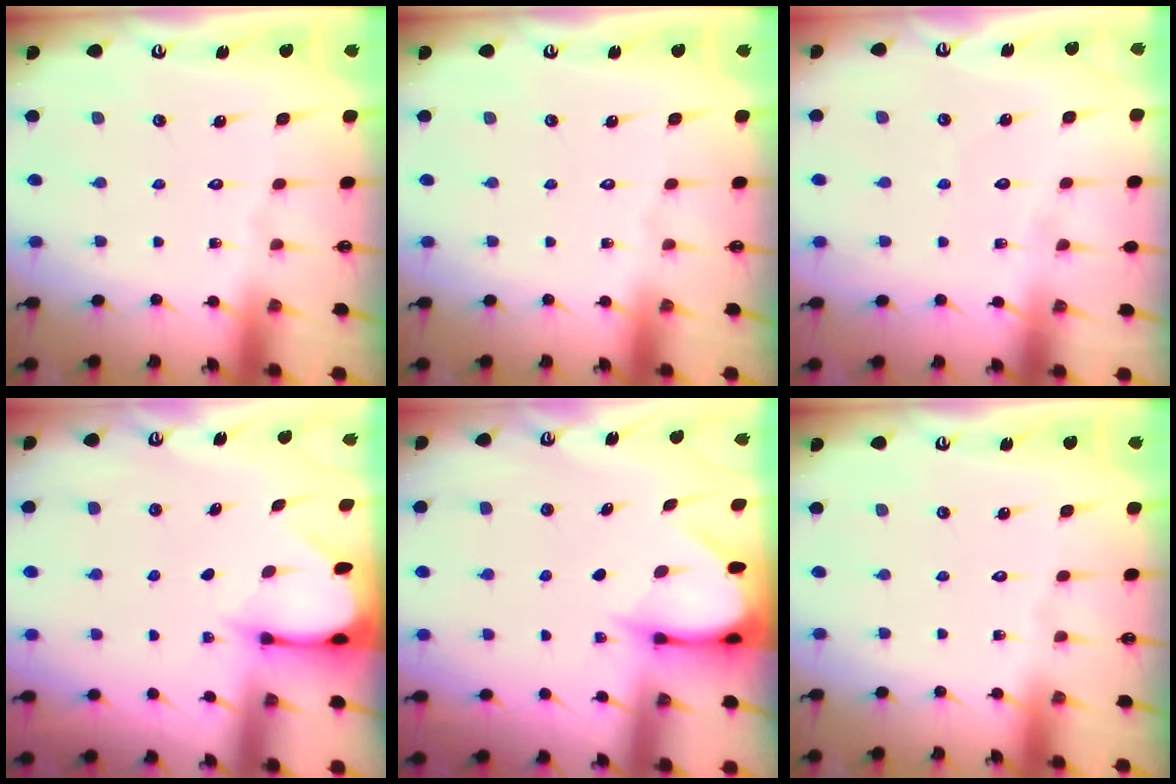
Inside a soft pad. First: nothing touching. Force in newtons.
{"total": 0.0}
{"total": 2.3, "press": 2.3, "slide": 0.2}
{"total": 2.5, "press": 2.5, "slide": 0.3}
{"total": 3.3, "press": 3.3, "slide": 0.2}
{"total": 0.0}